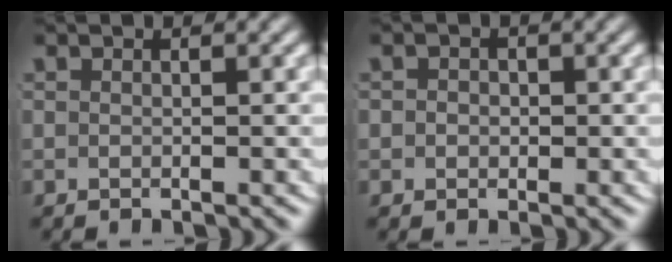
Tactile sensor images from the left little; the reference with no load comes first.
{"total": 1.1, "force": [-0.3, 1.0, 0.4], "torque": [-0.008, -0.007, -0.005]}